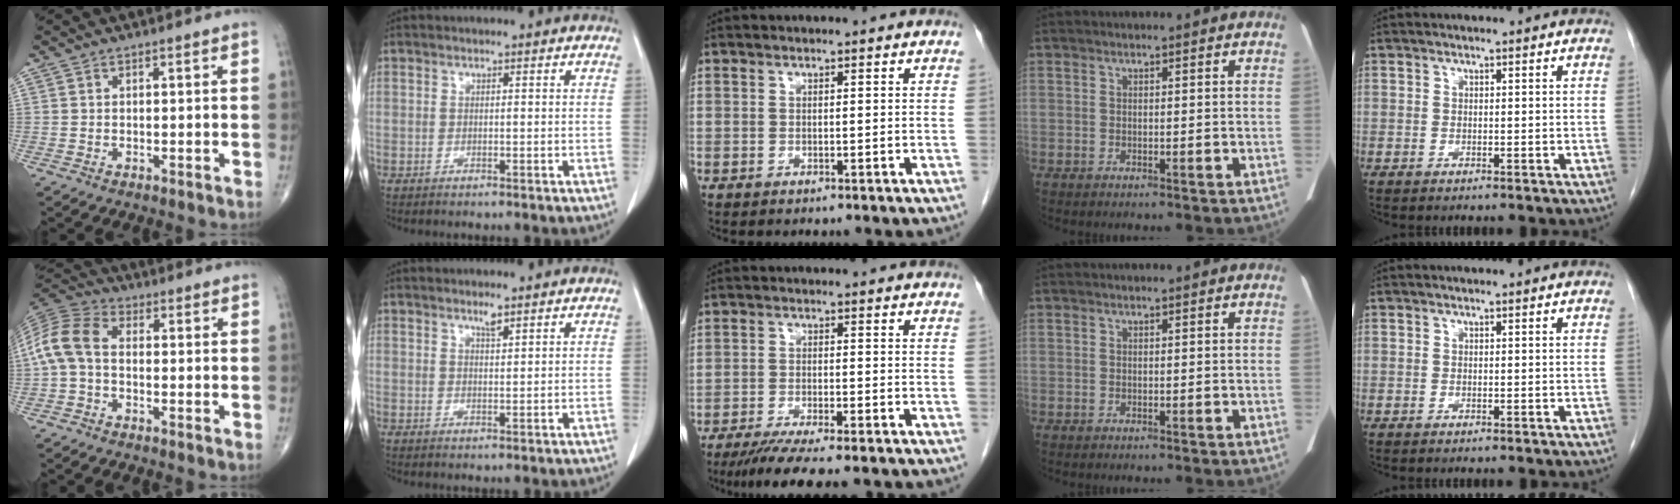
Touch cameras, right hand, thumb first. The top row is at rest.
{"thumb": {"total": 8.9, "force": [-0.8, 5.5, 7.0], "torque": [-0.146, 0.026, -0.031]}, "index": {"total": 1.4, "force": [1.1, 0.1, 0.9], "torque": [-0.018, -0.001, 0.020]}, "middle": {"total": 9.9, "force": [-8.1, 0.4, 5.6], "torque": [-0.081, -0.023, -0.125]}}